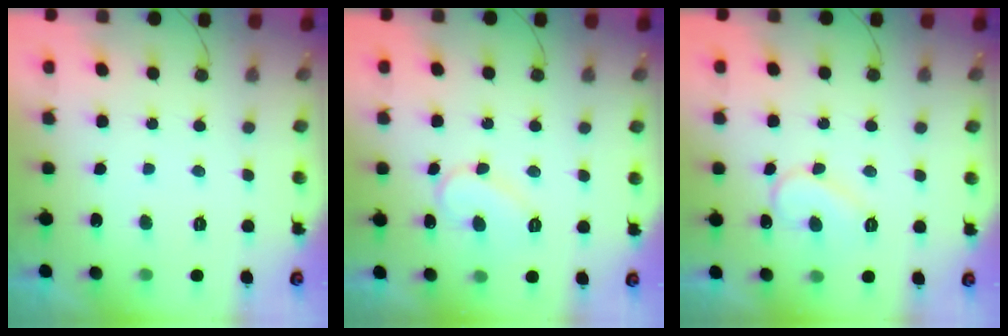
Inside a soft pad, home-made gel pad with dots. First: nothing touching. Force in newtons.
{"total": 9.1, "press": 9.1, "slide": 0.8}
{"total": 9.5, "press": 9.5, "slide": 0.9}